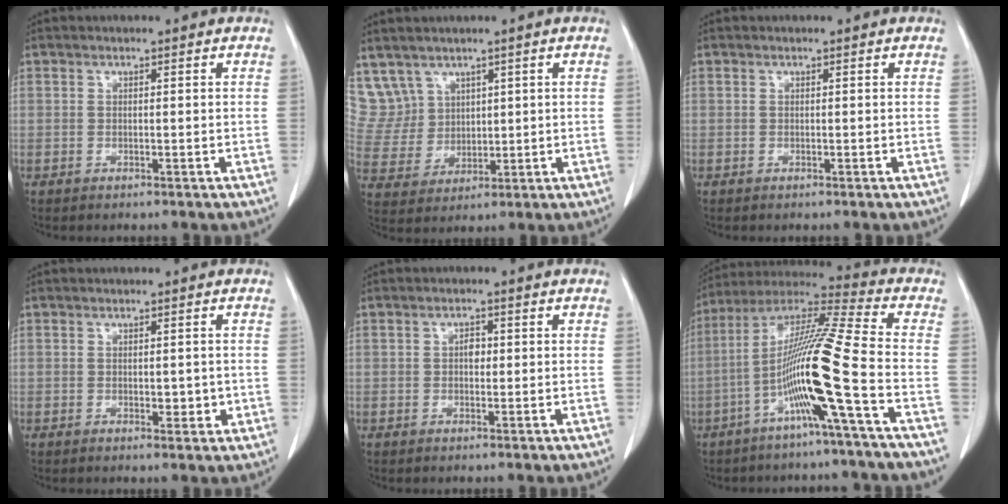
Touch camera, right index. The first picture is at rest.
{"total": 8.7, "force": [5.6, 6.6, 0.4], "torque": [-0.027, 0.028, 0.132]}
{"total": 0.0}
{"total": 2.2, "force": [-0.2, 1.3, 1.8], "torque": [-0.022, -0.002, 0.002]}
{"total": 1.6, "force": [0.1, 1.0, 1.3], "torque": [-0.019, 0.003, -0.001]}
{"total": 15.3, "force": [-4.8, -2.0, 14.3], "torque": [-0.274, 0.001, -0.100]}